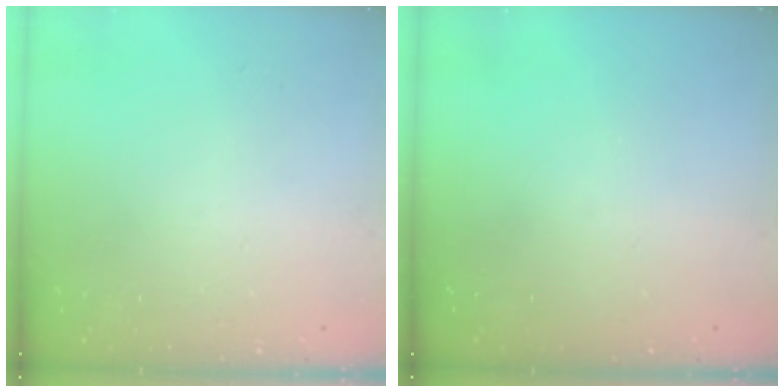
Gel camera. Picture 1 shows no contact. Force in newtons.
{"total": 0.0}